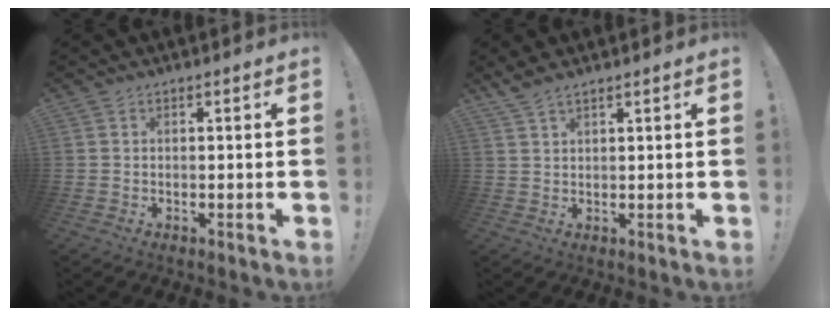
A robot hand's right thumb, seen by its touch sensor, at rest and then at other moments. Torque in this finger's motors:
{"motor_torque": [-0.39, 0.42, 0.57, 0.09, 0.00]}